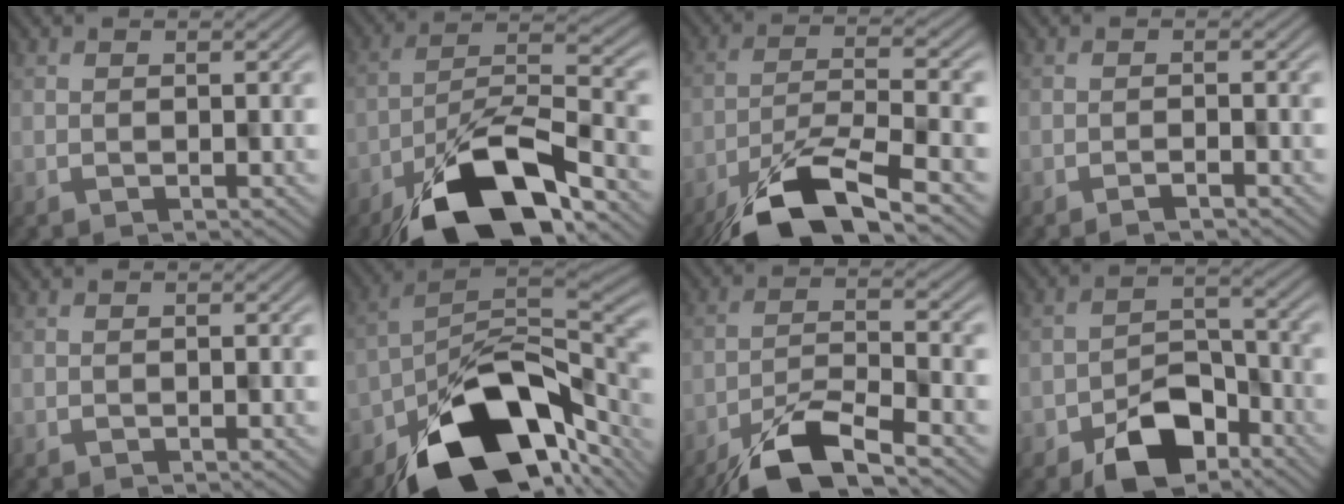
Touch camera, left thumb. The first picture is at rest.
{"total": 14.2, "force": [-8.7, 5.0, 10.1], "torque": [-0.186, -0.008, -0.169]}
{"total": 12.8, "force": [-8.0, 3.7, 9.2], "torque": [-0.178, -0.012, -0.148]}
{"total": 1.2, "force": [-0.9, 0.0, 0.8], "torque": [-0.015, 0.004, -0.018]}
{"total": 0.0}
{"total": 16.6, "force": [-8.9, 9.5, 10.4], "torque": [-0.152, -0.030, -0.151]}
{"total": 10.0, "force": [-6.7, 2.6, 6.9], "torque": [-0.127, -0.005, -0.129]}
{"total": 8.6, "force": [-5.2, 4.7, 5.0], "torque": [-0.074, -0.004, -0.100]}